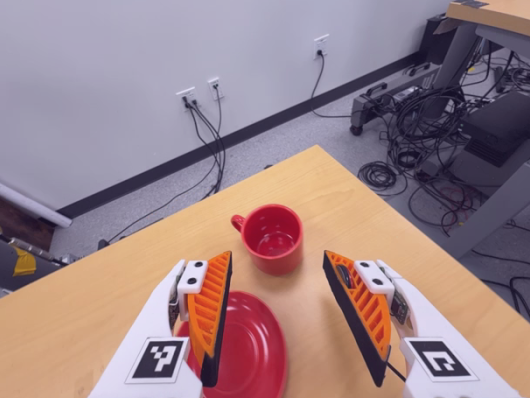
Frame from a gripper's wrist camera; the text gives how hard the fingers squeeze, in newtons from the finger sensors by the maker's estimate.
{"total": 0.0}